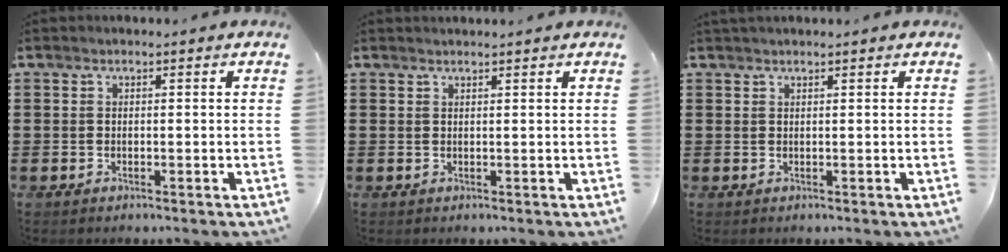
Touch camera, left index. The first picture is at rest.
{"total": 0.8, "force": [0.8, -0.1, 0.2], "torque": [-0.005, -0.003, 0.016]}
{"total": 0.7, "force": [0.6, 0.0, 0.3], "torque": [-0.008, 0.000, 0.012]}